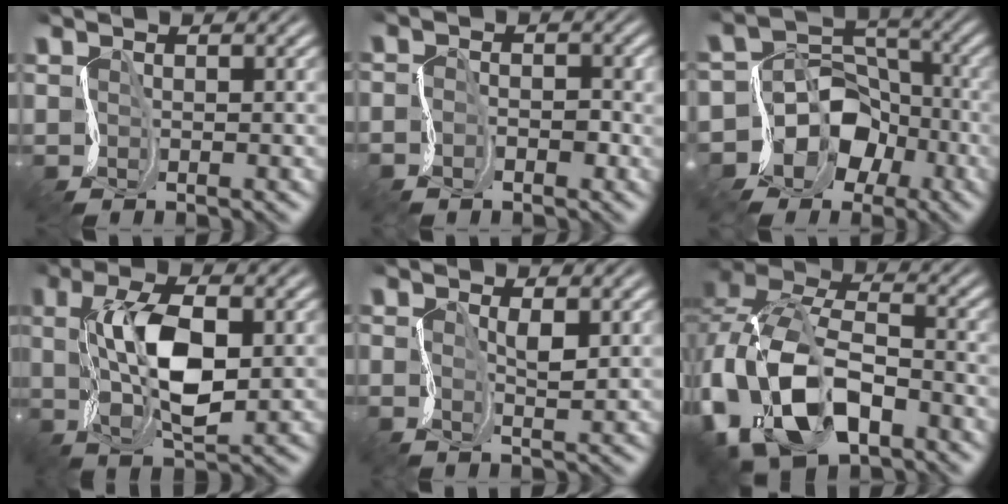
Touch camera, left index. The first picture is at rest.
{"total": 2.0, "force": [-1.5, 1.2, 0.5], "torque": [0.004, 0.003, -0.031]}
{"total": 7.6, "force": [-4.0, 6.2, 1.8], "torque": [-0.017, 0.009, -0.091]}
{"total": 6.6, "force": [0.3, 2.8, 5.9], "torque": [-0.123, 0.004, 0.001]}
{"total": 0.9, "force": [-0.2, 0.1, 0.8], "torque": [-0.028, 0.001, -0.007]}
{"total": 10.8, "force": [-4.9, 6.6, 6.9], "torque": [-0.169, -0.003, -0.099]}